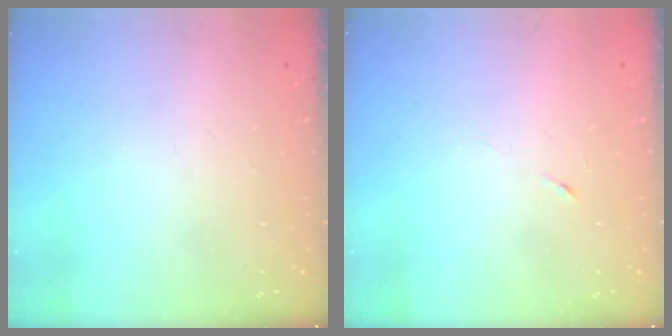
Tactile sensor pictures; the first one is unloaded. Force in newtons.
{"total": 3.3, "press": 3.0, "slide": 1.4}